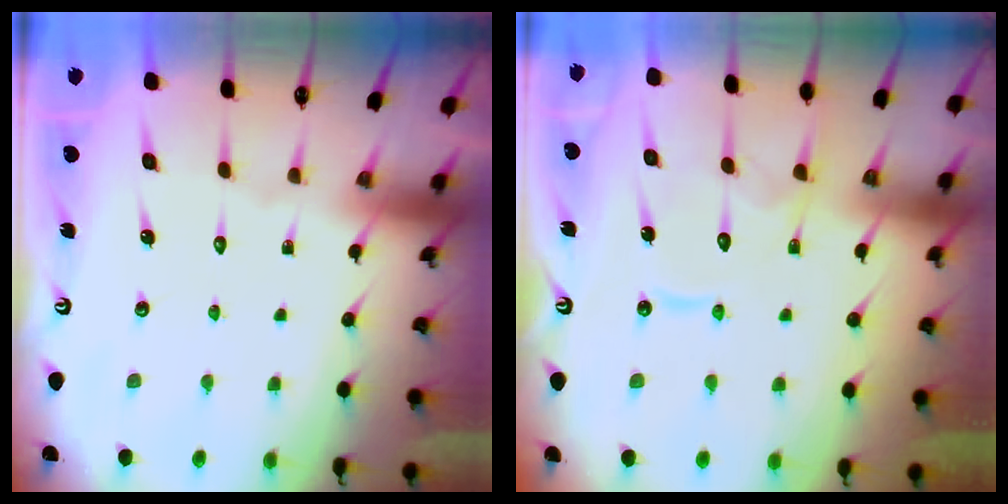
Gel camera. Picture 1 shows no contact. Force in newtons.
{"total": 11.9, "press": 11.9, "slide": 1.2}